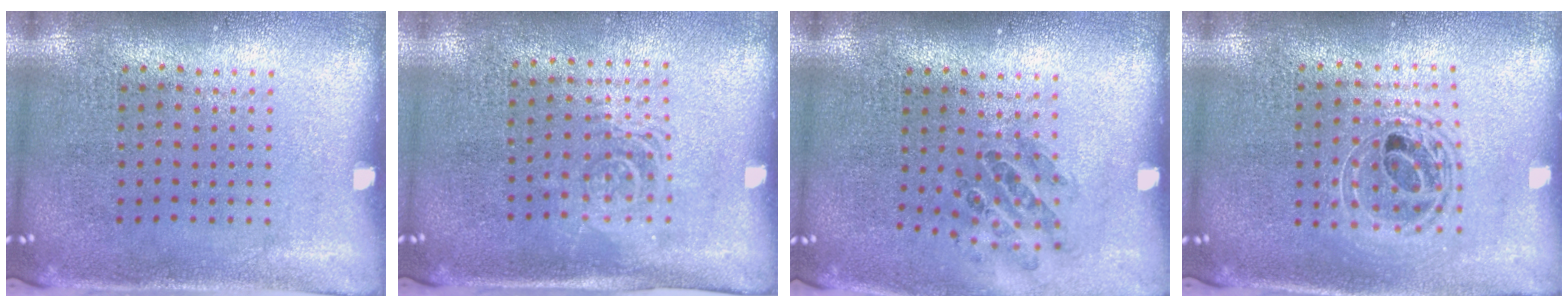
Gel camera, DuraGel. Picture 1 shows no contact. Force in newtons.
{"total": 1.6, "press": 1.4, "slide": 0.7}
{"total": 0.9, "press": 0.9, "slide": 0.2}
{"total": 1.6, "press": 1.3, "slide": 0.9}